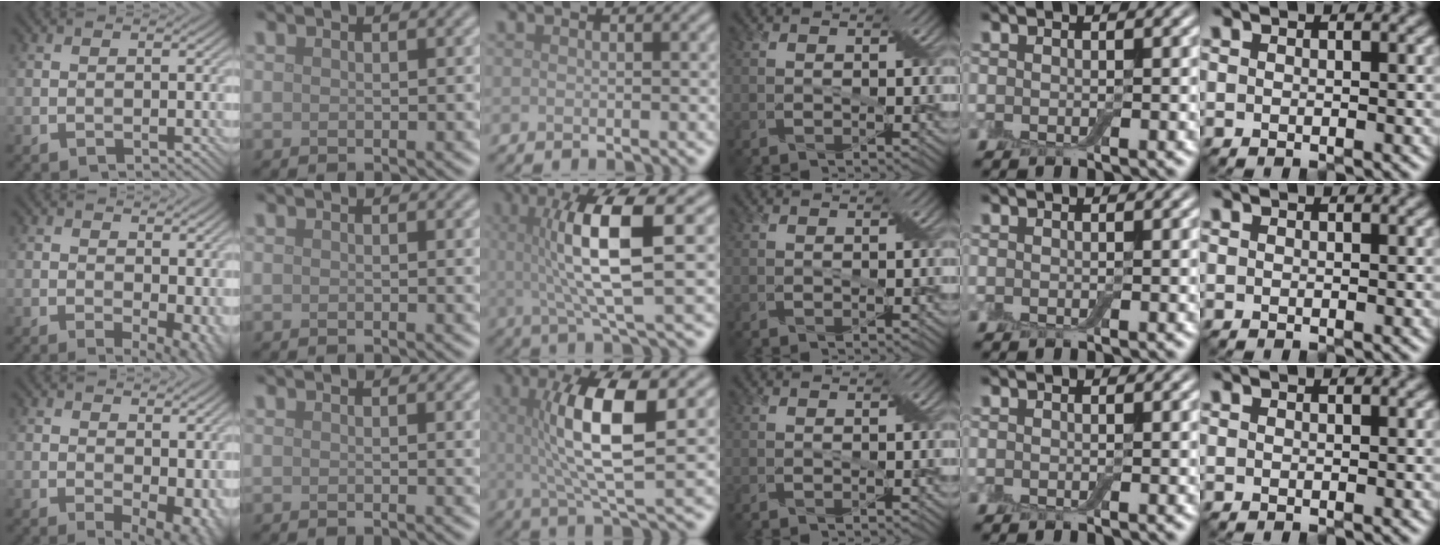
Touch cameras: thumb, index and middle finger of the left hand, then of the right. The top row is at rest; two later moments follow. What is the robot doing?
{"motion": "pour", "object": "bottle"}